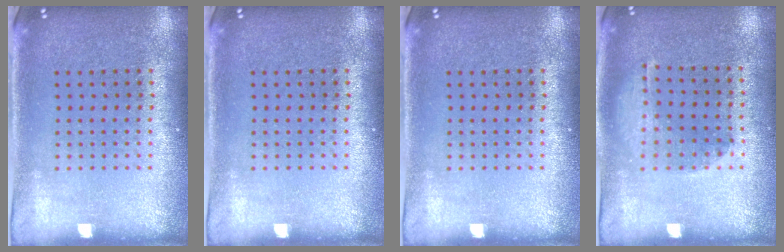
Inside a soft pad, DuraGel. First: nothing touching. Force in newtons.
{"total": 0.0}
{"total": 0.0}
{"total": 1.1, "press": 1.1, "slide": 0.1}